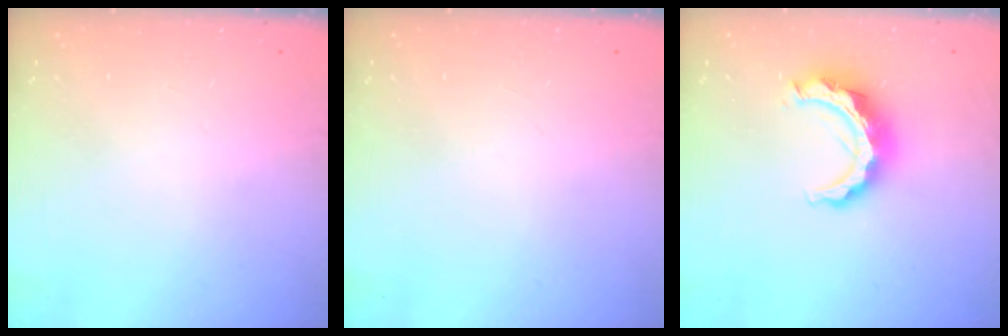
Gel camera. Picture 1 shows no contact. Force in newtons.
{"total": 0.0}
{"total": 11.0, "press": 11.0, "slide": 0.9}